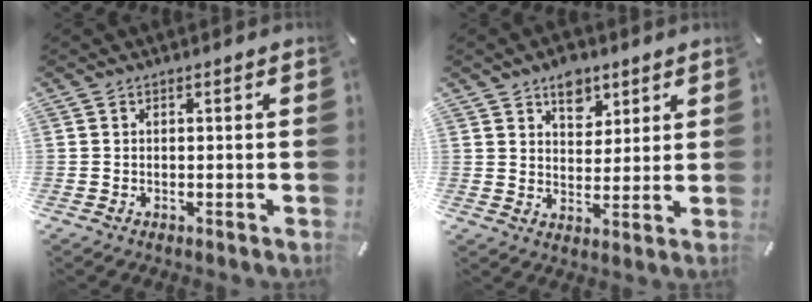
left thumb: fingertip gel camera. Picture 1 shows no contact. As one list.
[{"total": 7.1, "force": [4.6, 4.8, 2.4], "torque": [-0.010, -0.026, 0.075]}]